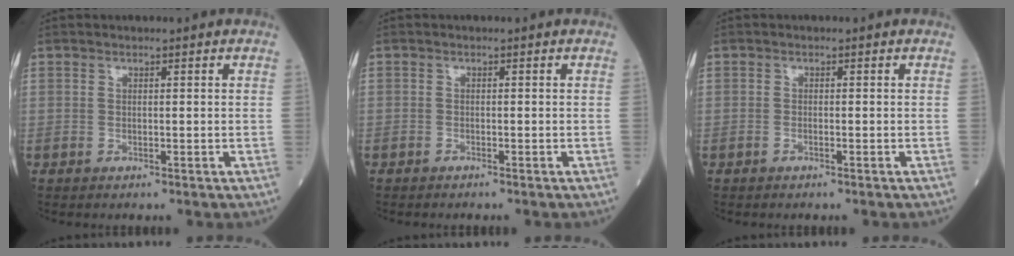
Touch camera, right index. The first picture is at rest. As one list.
[{"total": 0.7, "force": [-0.7, 0.1, 0.1], "torque": [-0.006, 0.000, -0.015]}, {"total": 0.5, "force": [-0.4, 0.1, 0.4], "torque": [-0.010, 0.000, -0.008]}]